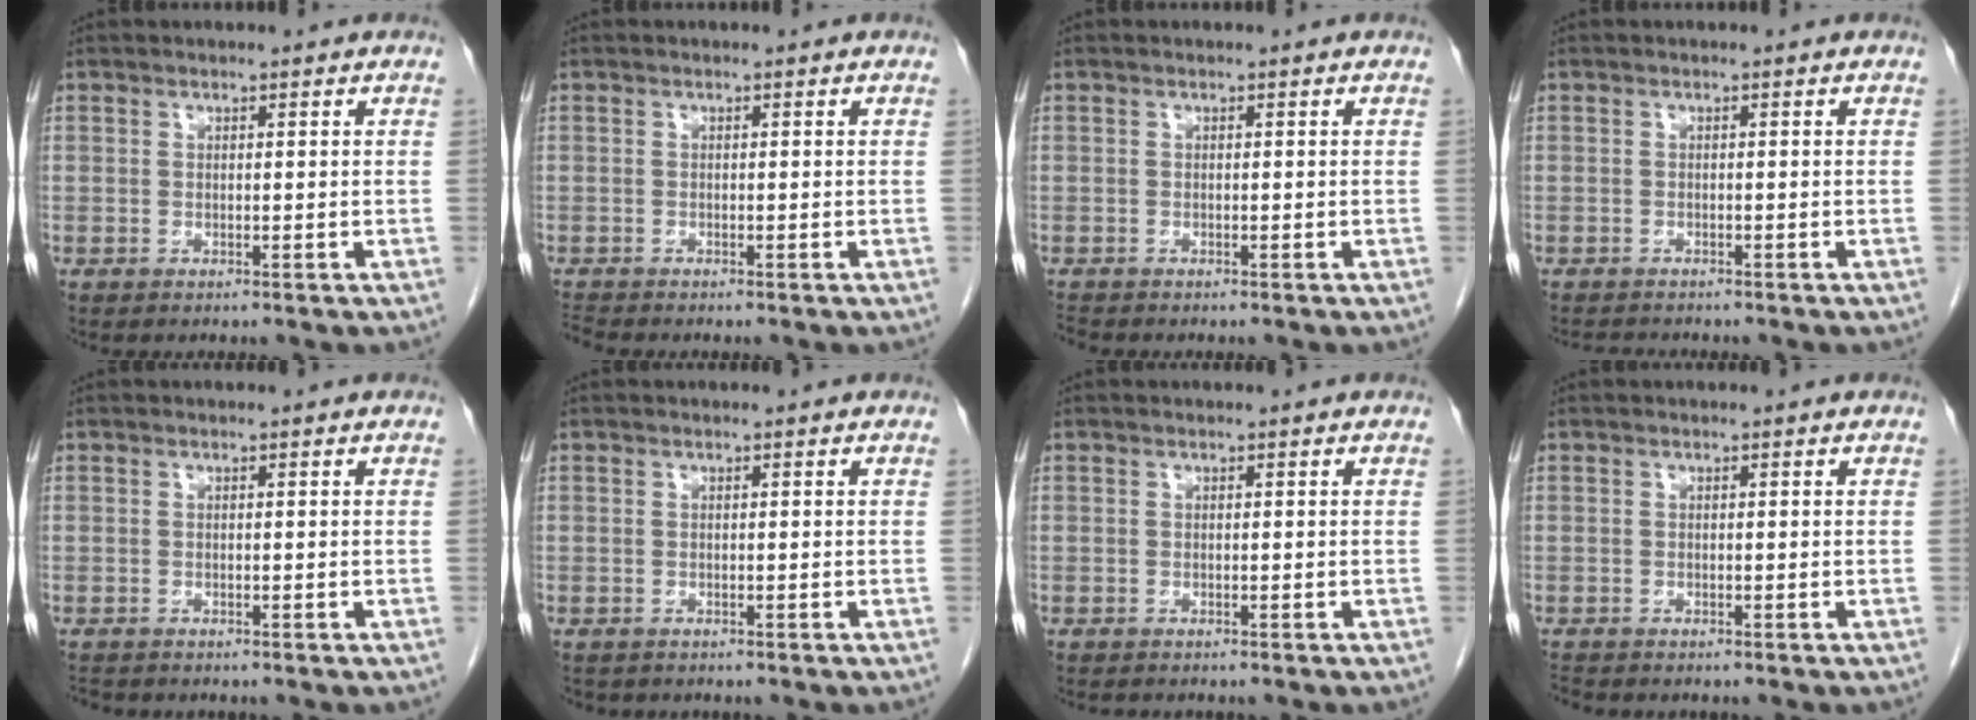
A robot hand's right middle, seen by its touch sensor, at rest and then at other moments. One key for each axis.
{"total": 1.1, "fx": -1.1, "fy": -0.3, "fz": -0.1, "tx": -0.008, "ty": -0.011, "tz": -0.021}
{"total": 0.9, "fx": -0.9, "fy": 0.0, "fz": 0.0, "tx": -0.009, "ty": -0.007, "tz": -0.017}
{"total": 3.0, "fx": -2.8, "fy": 0.7, "fz": 0.9, "tx": -0.017, "ty": -0.009, "tz": -0.038}
{"total": 1.3, "fx": -1.2, "fy": 0.3, "fz": 0.2, "tx": -0.012, "ty": -0.006, "tz": -0.020}
{"total": 1.0, "fx": -0.9, "fy": 0.5, "fz": 0.2, "tx": -0.016, "ty": -0.002, "tz": -0.013}
{"total": 0.9, "fx": -0.8, "fy": 0.1, "fz": 0.3, "tx": -0.012, "ty": -0.004, "tz": -0.011}
{"total": 0.9, "fx": -0.9, "fy": 0.0, "fz": 0.0, "tx": -0.009, "ty": -0.007, "tz": -0.017}